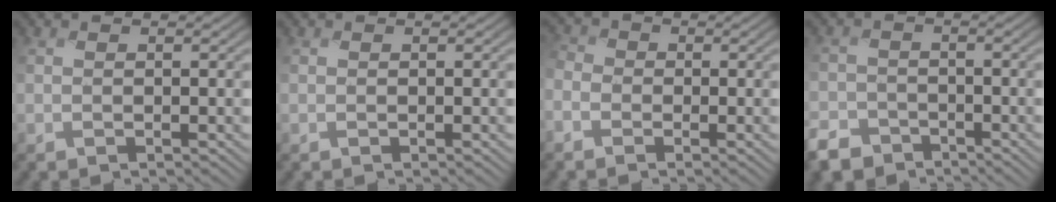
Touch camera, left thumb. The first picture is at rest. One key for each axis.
{"total": 0.0}
{"total": 3.6, "fx": -1.9, "fy": 2.7, "fz": 1.5, "tx": -0.053, "ty": -0.005, "tz": -0.047}
{"total": 5.2, "fx": -4.1, "fy": 3.0, "fz": 1.3, "tx": -0.034, "ty": -0.009, "tz": -0.087}